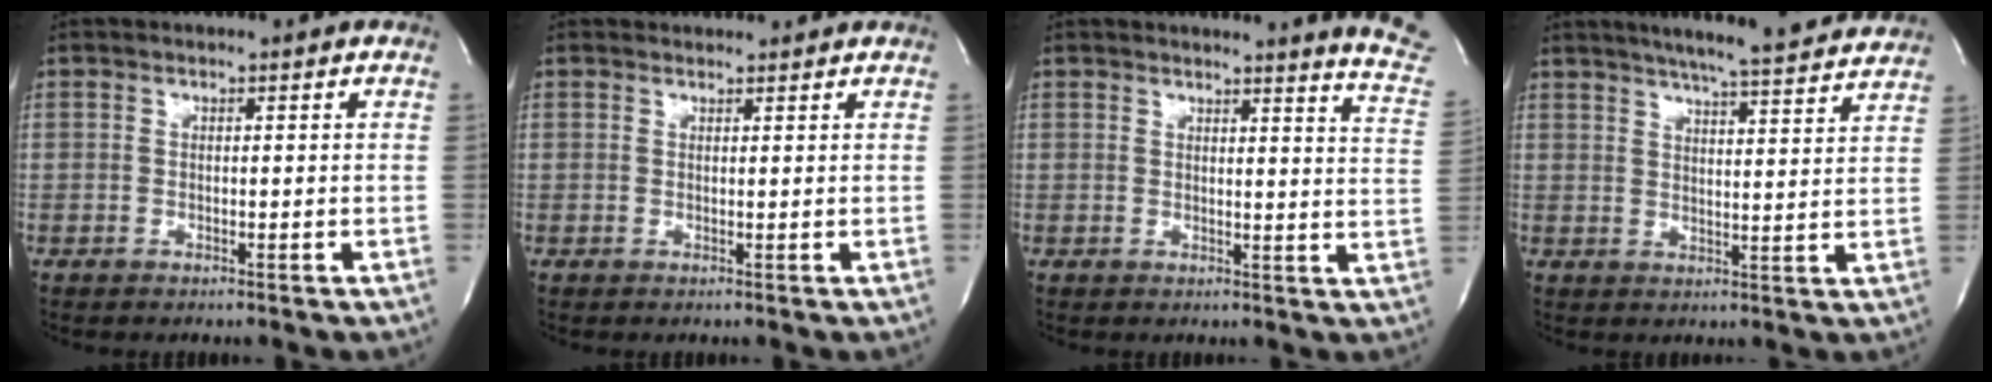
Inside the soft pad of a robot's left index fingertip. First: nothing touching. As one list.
[{"total": 2.2, "force": [2.2, 0.4, 0.0], "torque": [-0.010, 0.014, 0.029]}, {"total": 10.0, "force": [9.8, -0.9, 1.9], "torque": [-0.011, -0.104, 0.078]}, {"total": 16.9, "force": [15.3, 0.9, 7.2], "torque": [-0.110, 0.000, 0.195]}]